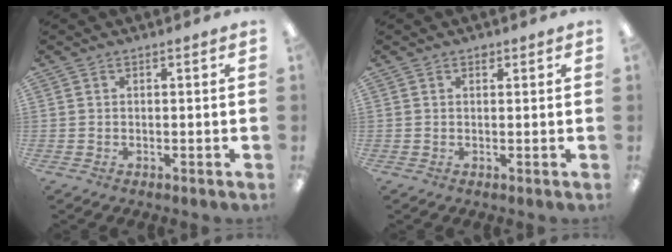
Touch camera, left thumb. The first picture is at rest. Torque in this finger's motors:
{"motor_torque": [0.06, -0.02, 0.00, -0.04, 0.00]}